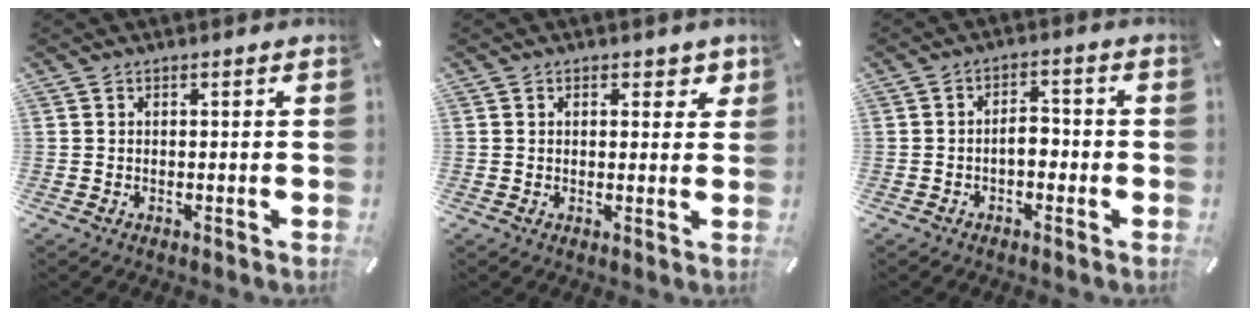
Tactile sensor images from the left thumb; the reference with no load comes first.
{"total": 2.8, "force": [1.1, 1.8, 1.8], "torque": [-0.007, -0.006, 0.010]}
{"total": 4.6, "force": [-1.2, 2.6, 3.5], "torque": [-0.062, 0.014, -0.024]}